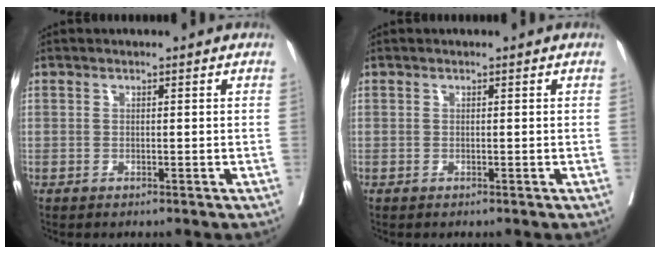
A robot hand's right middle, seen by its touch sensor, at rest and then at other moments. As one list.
[{"total": 0.0}]